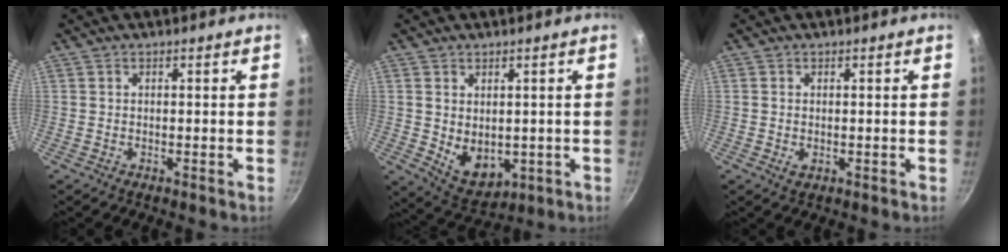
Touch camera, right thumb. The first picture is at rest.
{"total": 7.6, "force": [0.2, 5.4, 5.3], "torque": [-0.068, -0.019, 0.027]}
{"total": 1.4, "force": [-0.1, 0.9, 1.0], "torque": [-0.018, -0.003, -0.001]}